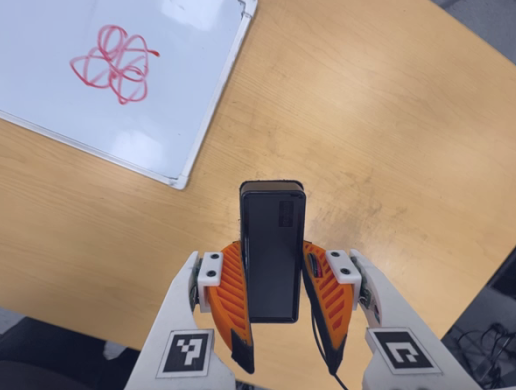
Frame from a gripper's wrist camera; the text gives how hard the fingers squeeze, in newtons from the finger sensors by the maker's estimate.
{"total": 4.6, "left": 3.3, "right": 5.9}